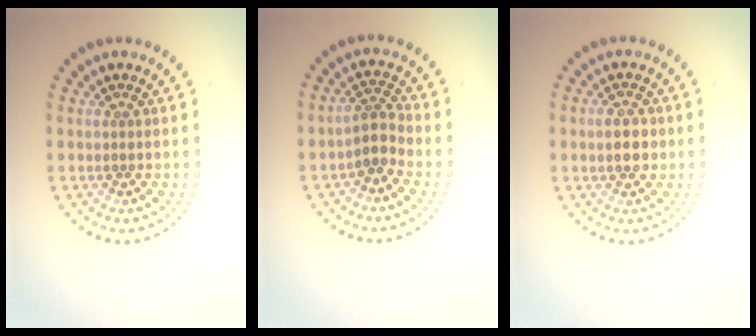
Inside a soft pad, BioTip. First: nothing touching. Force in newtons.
{"total": 2.3, "press": 1.8, "slide": 1.3}
{"total": 2.3, "press": 2.3, "slide": 0.2}